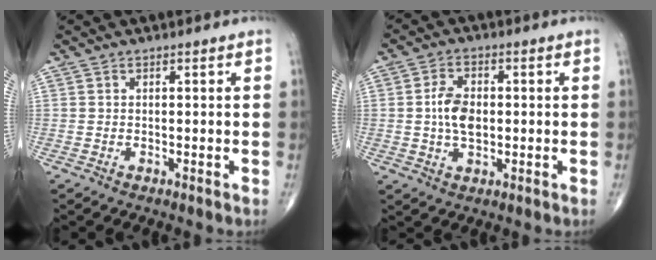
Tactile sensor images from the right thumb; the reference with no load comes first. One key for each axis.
{"total": 6.5, "fx": 0.1, "fy": 4.0, "fz": 5.2, "tx": -0.089, "ty": 0.005, "tz": 0.000}